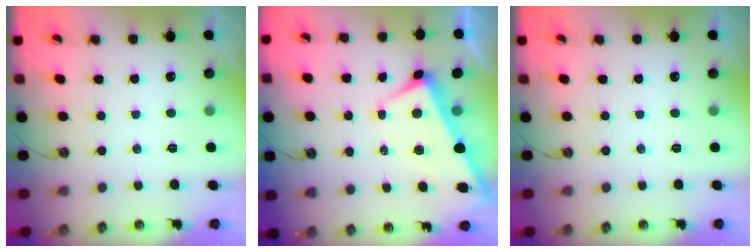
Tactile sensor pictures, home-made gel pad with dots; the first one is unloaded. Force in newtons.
{"total": 0.9, "press": 0.7, "slide": 0.5}
{"total": 0.0}